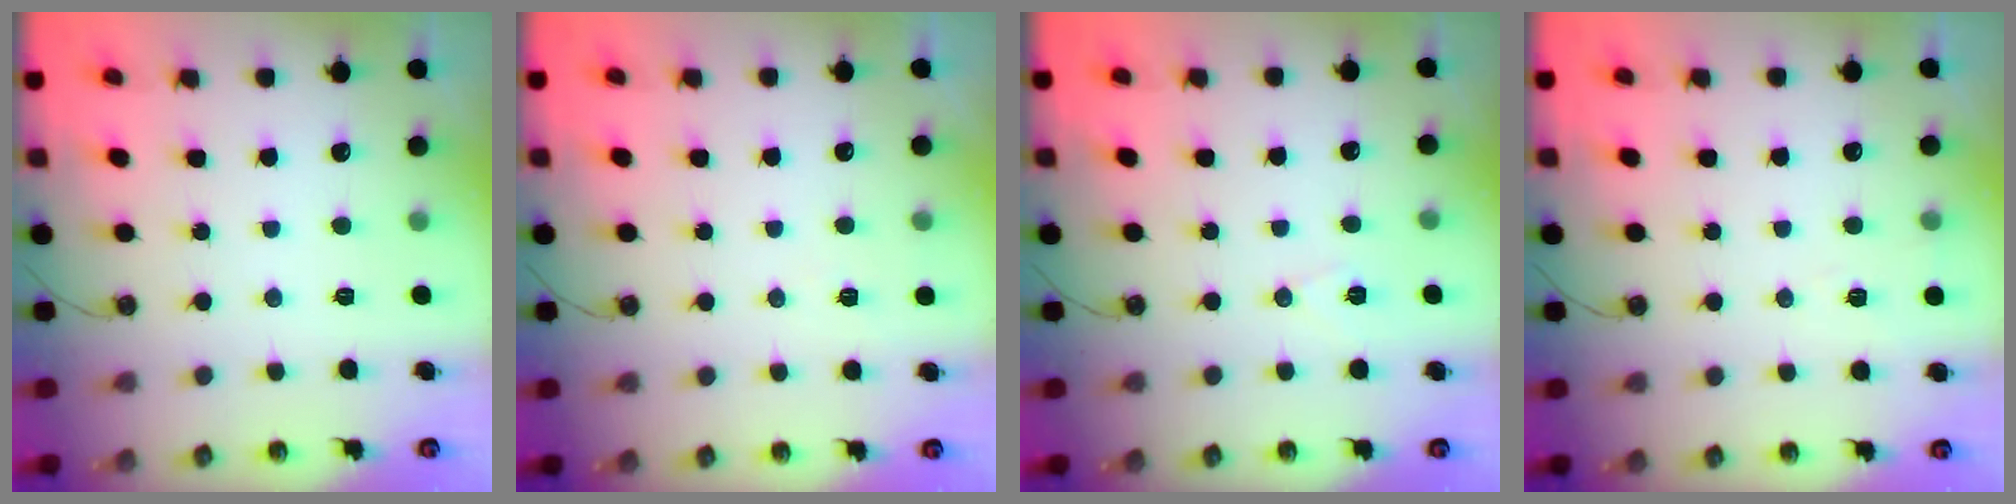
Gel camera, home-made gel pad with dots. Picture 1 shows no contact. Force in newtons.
{"total": 5.5, "press": 3.4, "slide": 4.3}
{"total": 6.5, "press": 4.7, "slide": 4.5}
{"total": 5.1, "press": 3.0, "slide": 4.2}